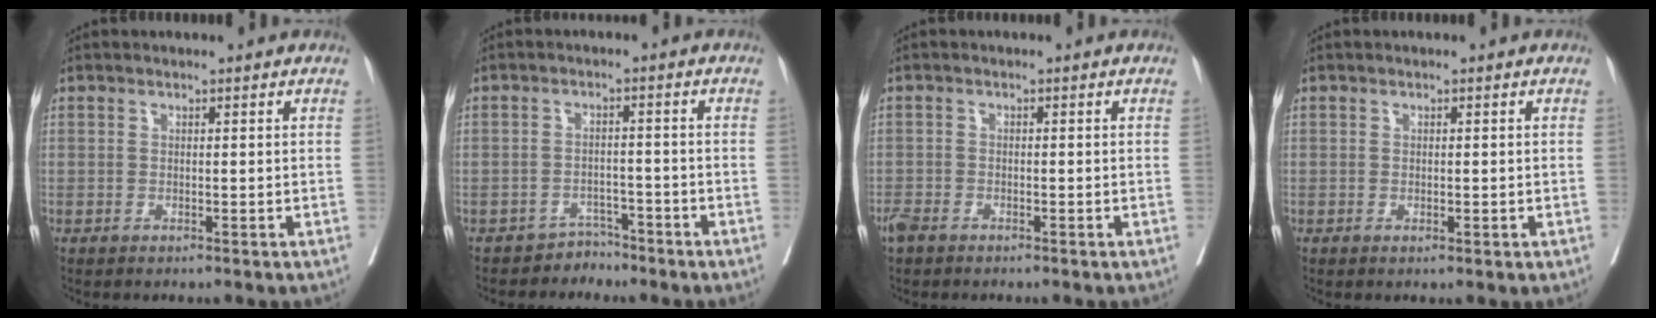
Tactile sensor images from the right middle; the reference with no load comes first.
{"total": 2.7, "force": [-2.3, 1.3, -0.8], "torque": [0.019, 0.007, -0.034]}
{"total": 2.3, "force": [-1.9, 0.8, 0.9], "torque": [-0.020, -0.003, -0.036]}
{"total": 0.8, "force": [-0.2, 0.3, 0.7], "torque": [-0.014, -0.004, -0.001]}